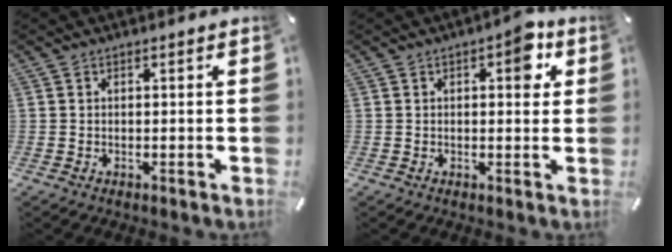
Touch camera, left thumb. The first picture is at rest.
{"total": 6.8, "force": [2.1, 3.5, 5.5], "torque": [-0.048, -0.010, 0.021]}